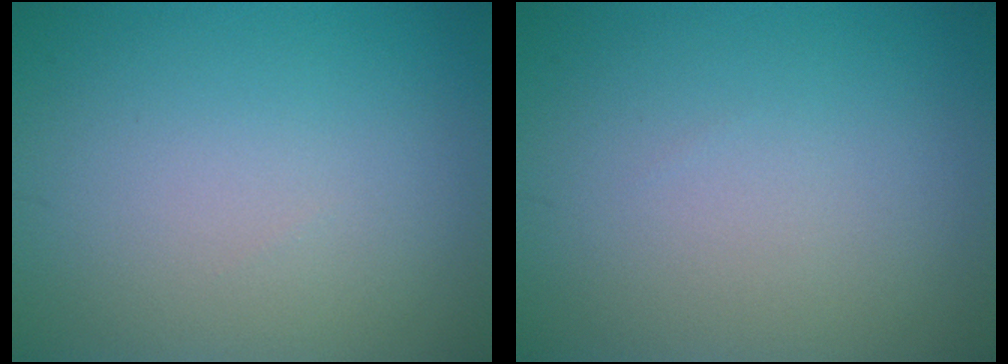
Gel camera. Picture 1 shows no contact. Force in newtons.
{"total": 0.0}